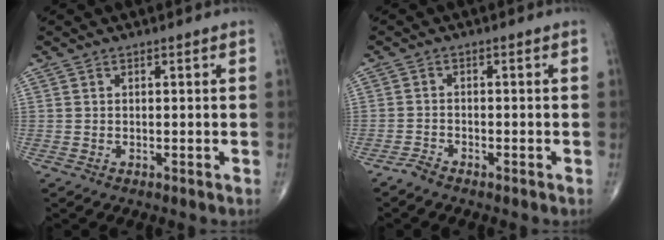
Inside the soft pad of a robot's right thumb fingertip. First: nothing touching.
{"total": 1.7, "force": [-1.6, 0.3, 0.5], "torque": [-0.018, 0.004, -0.034]}